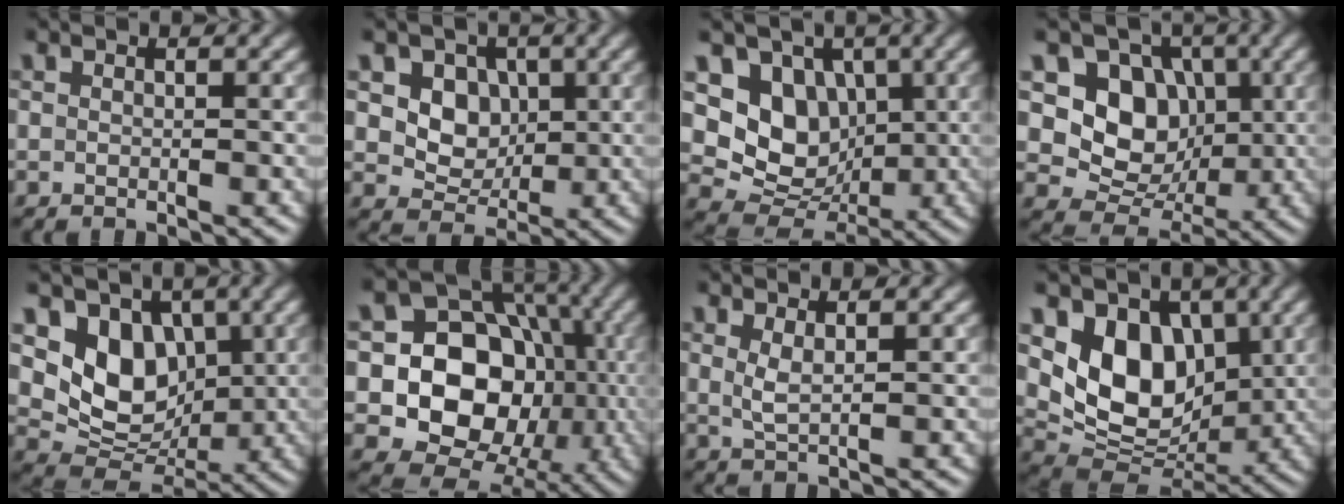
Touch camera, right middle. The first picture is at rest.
{"total": 4.9, "force": [1.1, 4.0, 2.7], "torque": [-0.052, -0.013, 0.015]}
{"total": 7.3, "force": [1.6, 5.9, 4.0], "torque": [-0.066, -0.013, 0.017]}
{"total": 7.8, "force": [1.3, 6.4, 4.2], "torque": [-0.069, -0.008, 0.006]}
{"total": 7.2, "force": [2.0, 5.6, 4.1], "torque": [-0.069, -0.019, 0.032]}
{"total": 14.5, "force": [-2.0, 12.3, 7.5], "torque": [-0.096, -0.008, -0.058]}
{"total": 1.6, "force": [0.7, 0.4, 1.4], "torque": [-0.033, -0.003, 0.016]}
{"total": 8.6, "force": [2.1, 6.3, 5.5], "torque": [-0.095, -0.022, 0.036]}